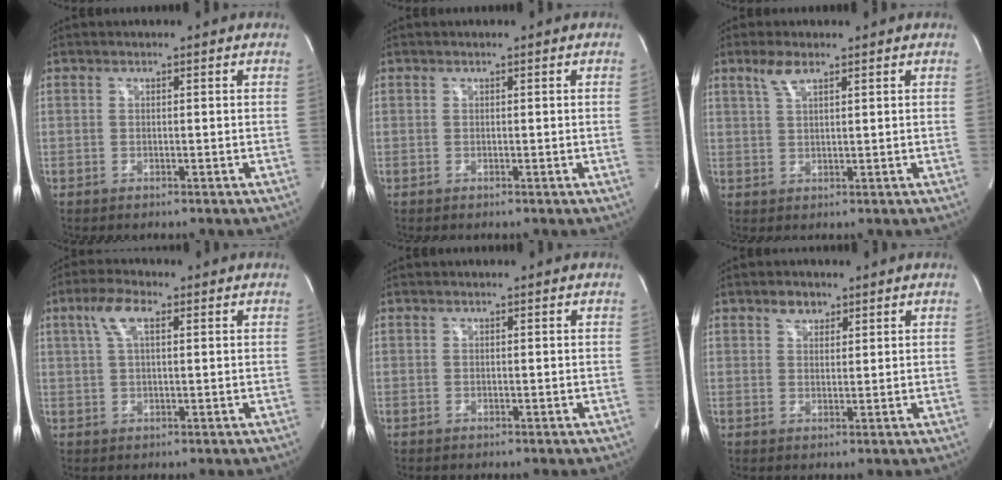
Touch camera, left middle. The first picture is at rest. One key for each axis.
{"total": 0.0}
{"total": 3.0, "fx": 2.1, "fy": 0.6, "fz": 2.1, "tx": -0.051, "ty": 0.006, "tz": 0.045}
{"total": 4.8, "fx": 2.0, "fy": 1.4, "fz": 4.1, "tx": -0.091, "ty": 0.018, "tz": 0.043}
{"total": 0.0}
{"total": 2.5, "fx": 1.7, "fy": 1.5, "fz": 0.9, "tx": -0.016, "ty": 0.005, "tz": 0.030}